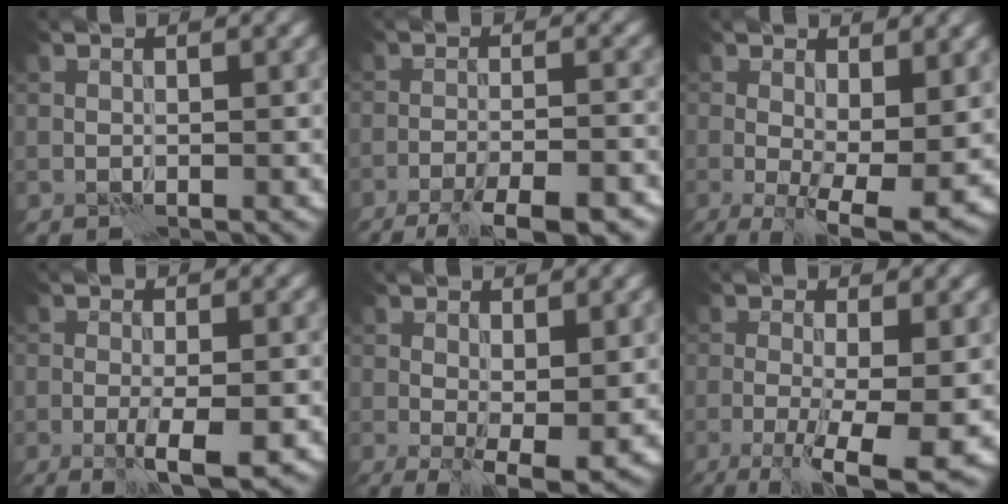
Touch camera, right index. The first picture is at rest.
{"total": 10.5, "force": [-8.7, 2.4, 5.4], "torque": [-0.073, -0.006, -0.120]}
{"total": 9.3, "force": [-1.4, 3.9, 8.3], "torque": [-0.128, -0.014, -0.012]}
{"total": 4.1, "force": [-1.9, 0.9, 3.5], "torque": [-0.062, -0.005, -0.034]}
{"total": 5.7, "force": [-1.0, 2.2, 5.2], "torque": [-0.088, -0.015, -0.009]}
{"total": 9.3, "force": [-3.7, 2.6, 8.1], "torque": [-0.130, -0.013, -0.056]}